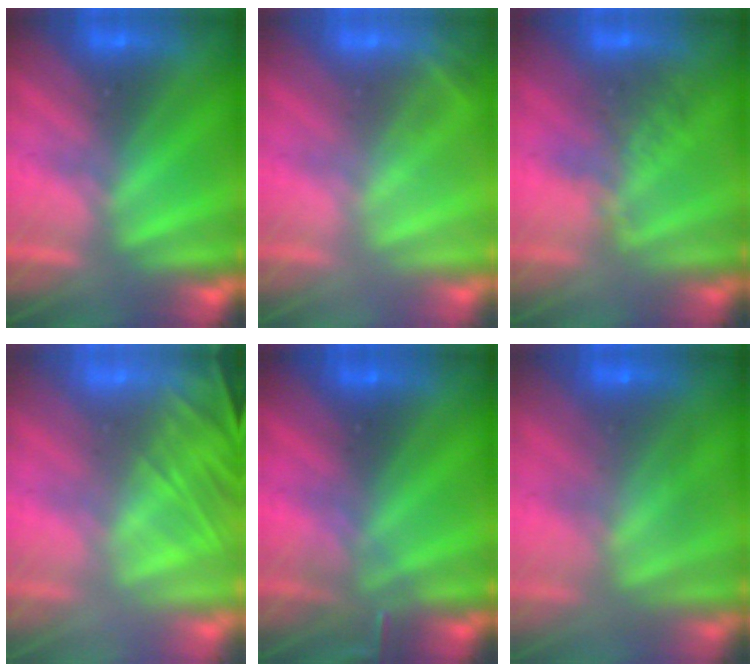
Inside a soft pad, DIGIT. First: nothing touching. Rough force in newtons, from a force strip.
{"total": 2.0}
{"total": 2.4}
{"total": 8.1}
{"total": 3.0}
{"total": 8.4}